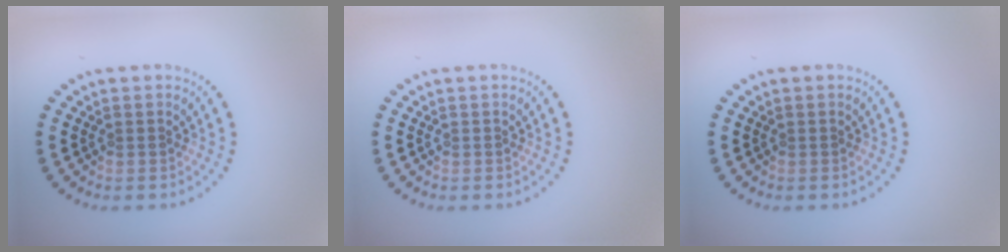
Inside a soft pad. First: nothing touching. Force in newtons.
{"total": 0.0}
{"total": 0.0}